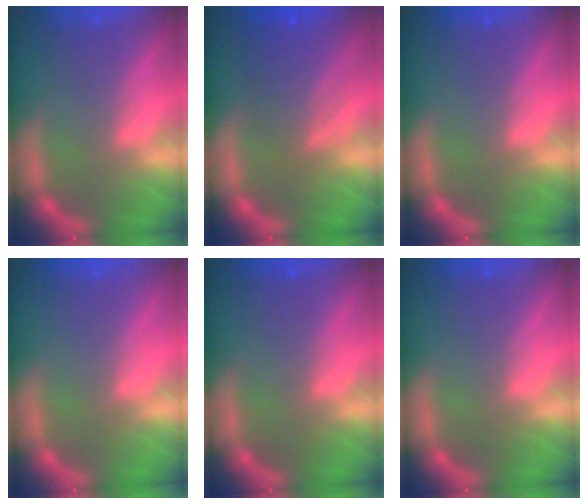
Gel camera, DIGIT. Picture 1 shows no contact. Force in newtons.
{"total": 5.5}
{"total": 0.0}
{"total": 0.0}
{"total": 0.0}
{"total": 0.0}